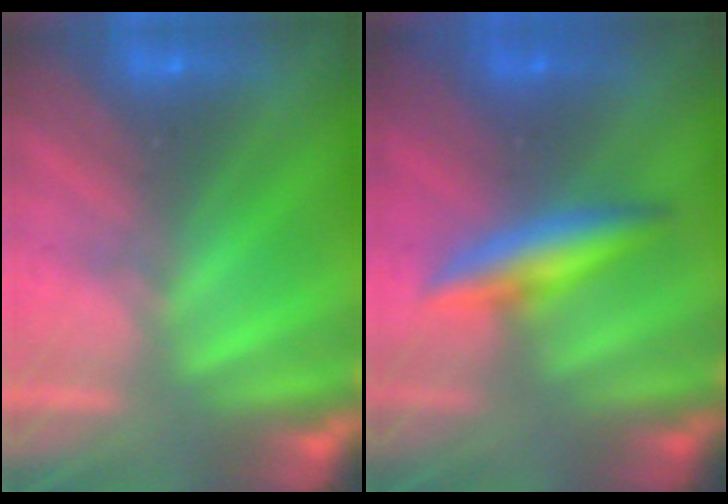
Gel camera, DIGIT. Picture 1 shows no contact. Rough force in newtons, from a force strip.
{"total": 2.8}